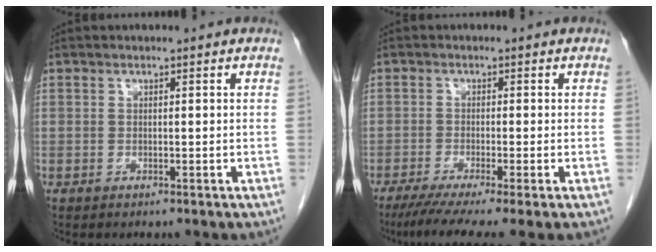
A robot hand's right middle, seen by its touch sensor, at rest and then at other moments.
{"total": 8.9, "force": [-6.6, -0.4, 5.9], "torque": [-0.085, -0.025, -0.104]}